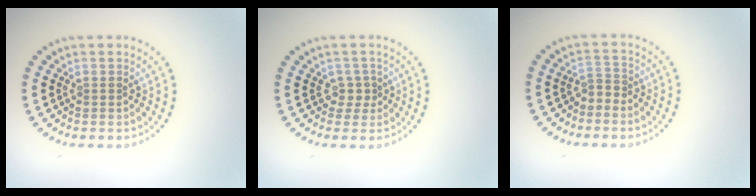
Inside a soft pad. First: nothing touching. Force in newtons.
{"total": 1.5, "press": 1.1, "slide": 1.0}
{"total": 1.3, "press": 0.9, "slide": 0.9}